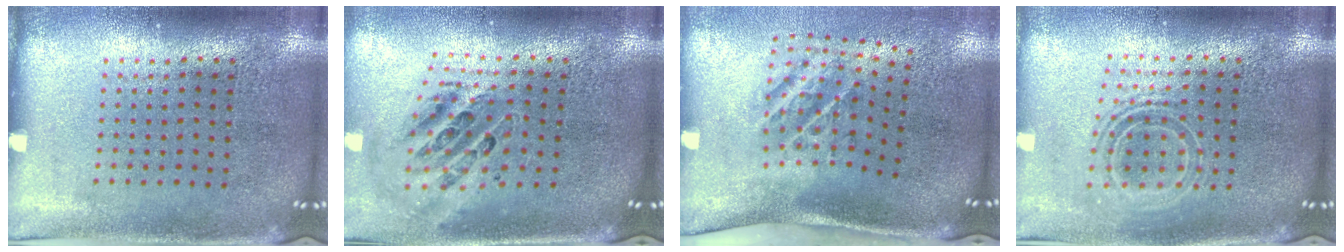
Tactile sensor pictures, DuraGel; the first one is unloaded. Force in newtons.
{"total": 1.4, "press": 1.2, "slide": 0.6}
{"total": 2.4, "press": 1.4, "slide": 2.0}
{"total": 1.7, "press": 1.3, "slide": 1.1}